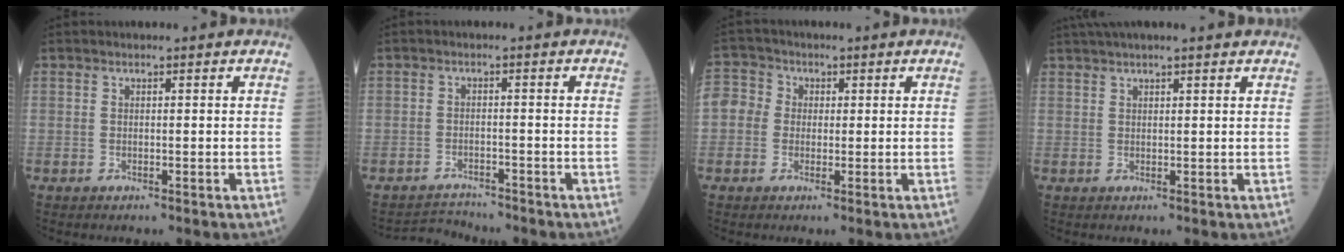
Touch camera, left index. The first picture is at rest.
{"total": 3.5, "force": [-3.2, -0.1, -1.3], "torque": [0.024, -0.010, -0.052]}
{"total": 11.5, "force": [1.3, 10.6, 4.2], "torque": [-0.137, 0.048, 0.026]}
{"total": 7.3, "force": [6.3, -0.1, 3.7], "torque": [-0.055, 0.034, 0.085]}